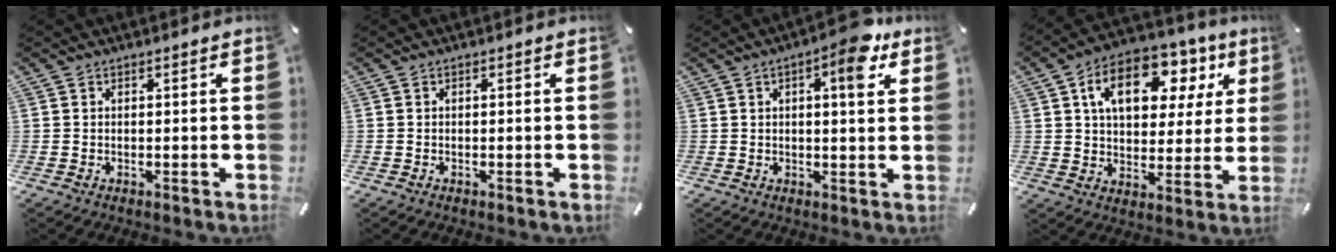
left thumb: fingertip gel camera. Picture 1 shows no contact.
{"total": 0.0}
{"total": 7.9, "force": [3.7, 2.4, 6.5], "torque": [-0.078, -0.018, 0.050]}
{"total": 15.8, "force": [6.9, 10.1, 10.0], "torque": [-0.157, -0.013, 0.118]}